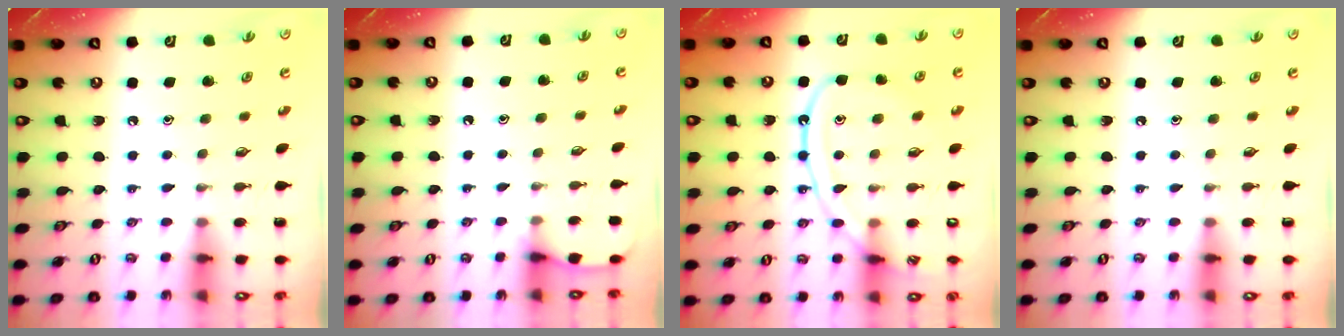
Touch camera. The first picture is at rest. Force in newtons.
{"total": 3.9, "press": 3.9, "slide": 0.6}
{"total": 12.7, "press": 12.6, "slide": 1.4}
{"total": 0.0}